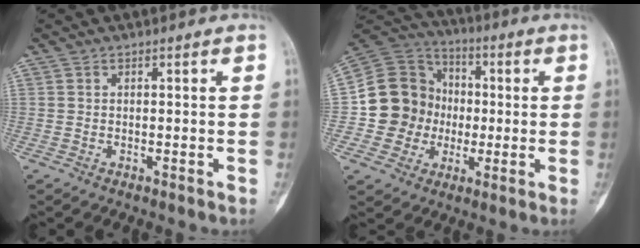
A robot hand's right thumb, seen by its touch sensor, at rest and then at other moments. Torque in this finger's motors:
{"motor_torque": [0.39, 0.81, 0.26, -0.46, 0.25]}